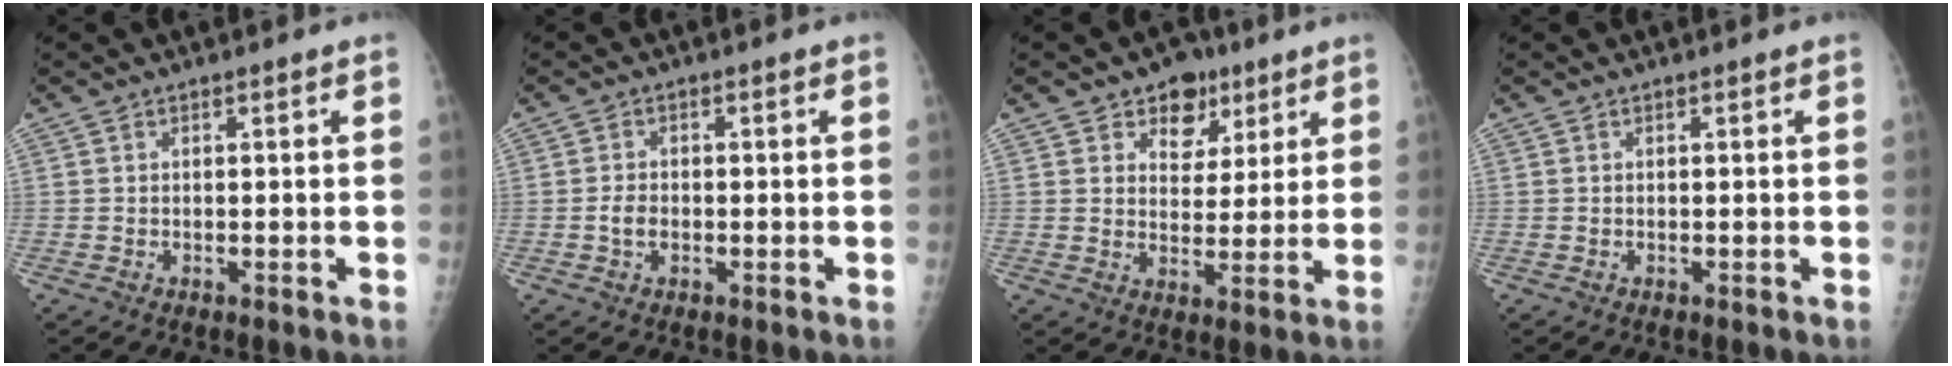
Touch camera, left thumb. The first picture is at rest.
{"total": 2.6, "force": [-0.6, 1.8, 1.8], "torque": [-0.028, 0.005, -0.013]}
{"total": 7.9, "force": [4.6, 5.7, 2.8], "torque": [-0.005, -0.017, 0.069]}
{"total": 0.0}